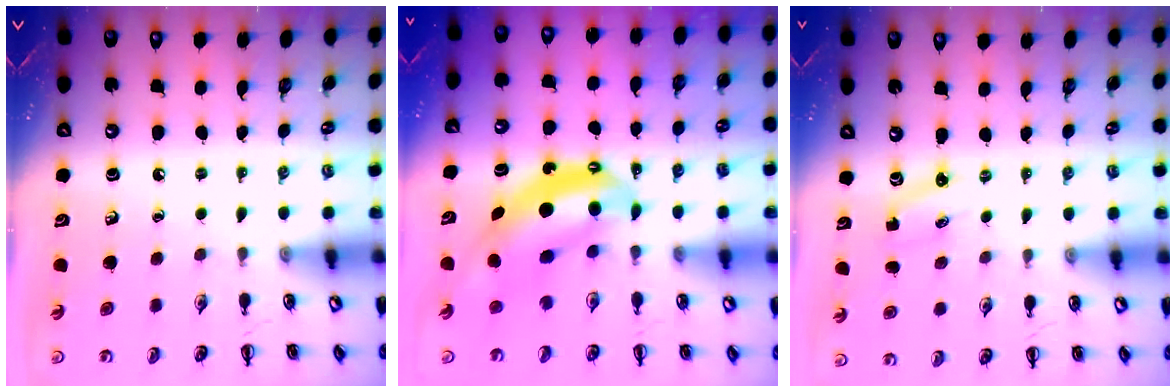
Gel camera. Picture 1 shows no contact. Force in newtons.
{"total": 7.9, "press": 7.7, "slide": 1.9}
{"total": 2.2, "press": 2.1, "slide": 0.6}